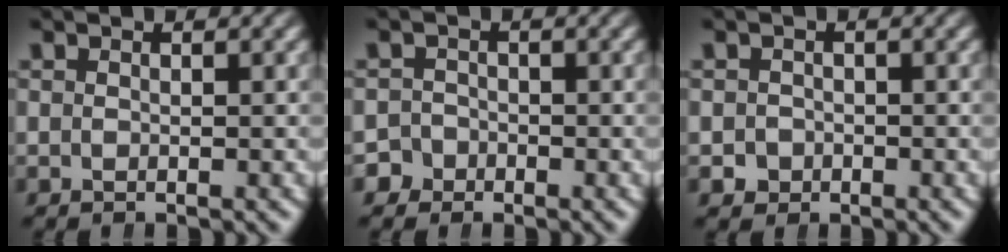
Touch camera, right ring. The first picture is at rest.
{"total": 3.5, "force": [-2.1, 2.8, 0.0], "torque": [-0.006, -0.014, -0.037]}
{"total": 2.4, "force": [-1.1, 2.1, 0.3], "torque": [-0.012, -0.017, -0.012]}